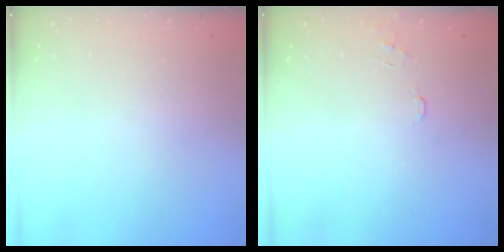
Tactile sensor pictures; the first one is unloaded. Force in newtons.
{"total": 5.7, "press": 5.7, "slide": 0.5}